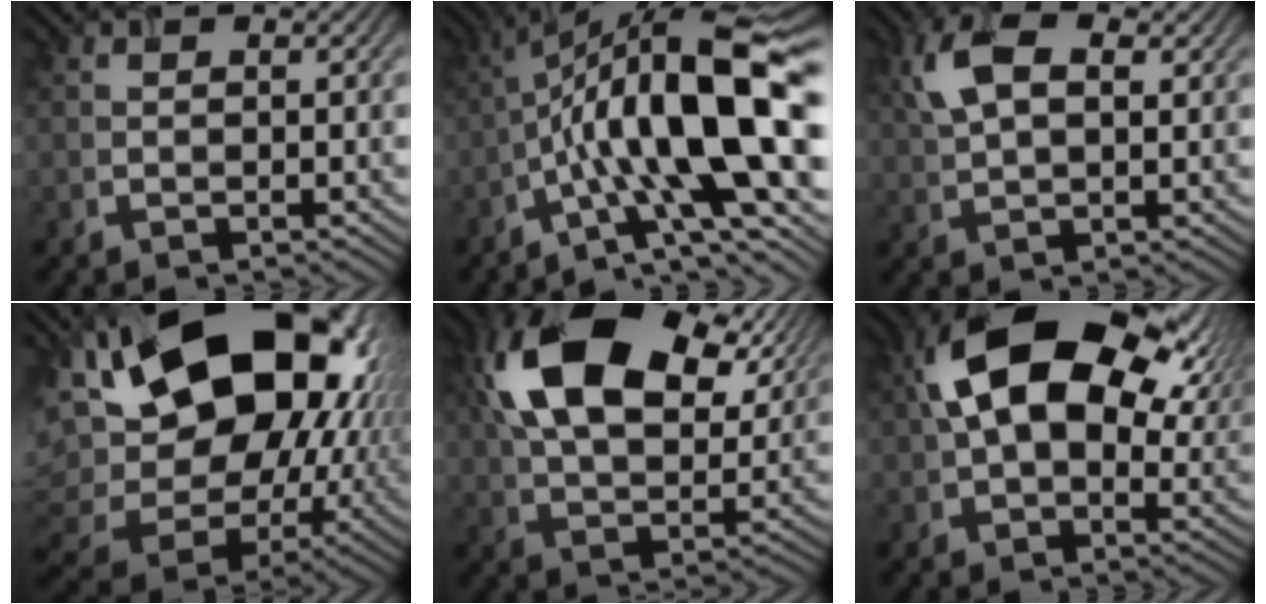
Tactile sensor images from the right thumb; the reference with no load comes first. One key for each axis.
{"total": 18.9, "fx": -2.2, "fy": 5.5, "fz": 18.0, "tx": -0.297, "ty": 0.017, "tz": -0.045}
{"total": 6.9, "fx": 2.6, "fy": 3.5, "fz": 5.4, "tx": -0.127, "ty": 0.010, "tz": 0.048}
{"total": 24.3, "fx": 5.4, "fy": 16.1, "fz": 17.3, "tx": -0.361, "ty": 0.001, "tz": 0.116}
{"total": 18.0, "fx": 7.3, "fy": 10.1, "fz": 13.0, "tx": -0.274, "ty": 0.026, "tz": 0.128}
{"total": 18.2, "fx": 5.8, "fy": 10.8, "fz": 13.5, "tx": -0.247, "ty": 0.018, "tz": 0.098}